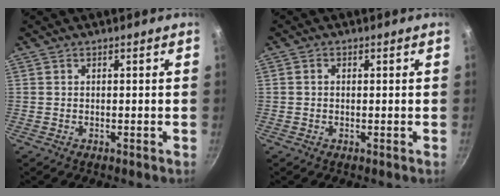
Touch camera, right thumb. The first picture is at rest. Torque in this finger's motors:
{"motor_torque": [-0.17, -0.52, -0.39, -0.04, 0.07]}